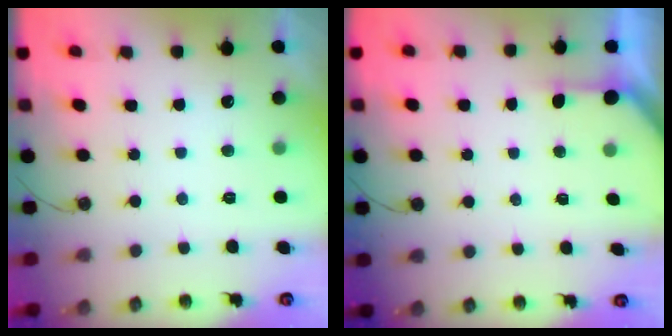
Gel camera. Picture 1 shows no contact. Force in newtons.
{"total": 1.7, "press": 1.7, "slide": 0.2}